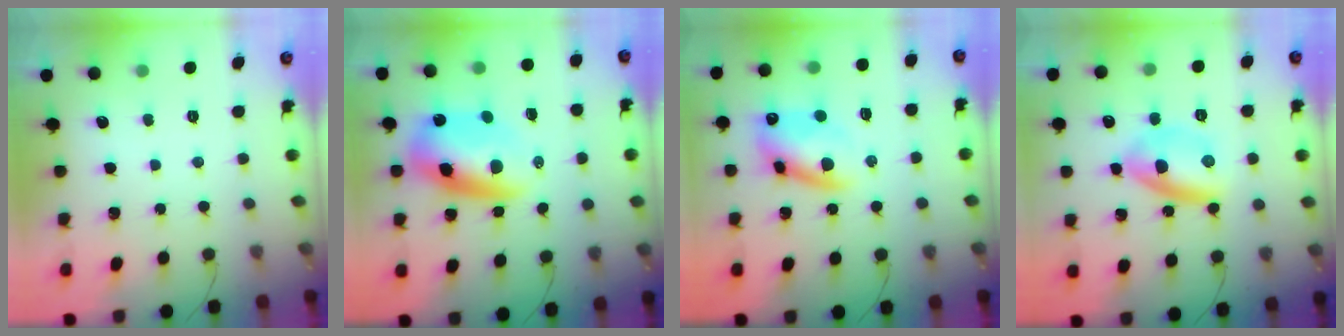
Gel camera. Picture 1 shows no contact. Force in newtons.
{"total": 11.0, "press": 10.7, "slide": 2.7}
{"total": 10.9, "press": 10.6, "slide": 2.4}
{"total": 9.4, "press": 9.4, "slide": 0.9}